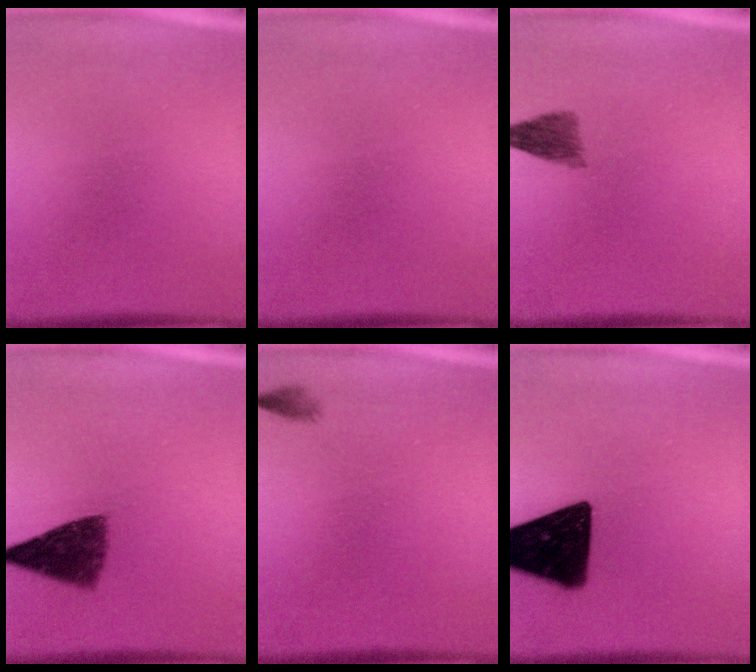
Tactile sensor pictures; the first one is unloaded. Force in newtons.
{"total": 0.0}
{"total": 3.2}
{"total": 7.2}
{"total": 0.8}
{"total": 17.4}